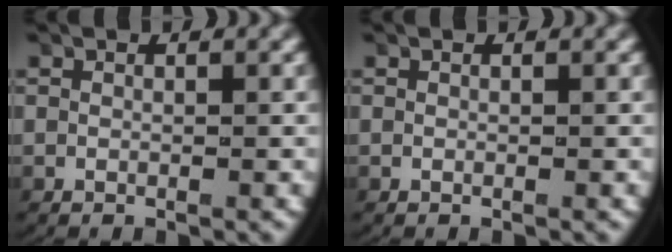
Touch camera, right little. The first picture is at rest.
{"total": 0.0}